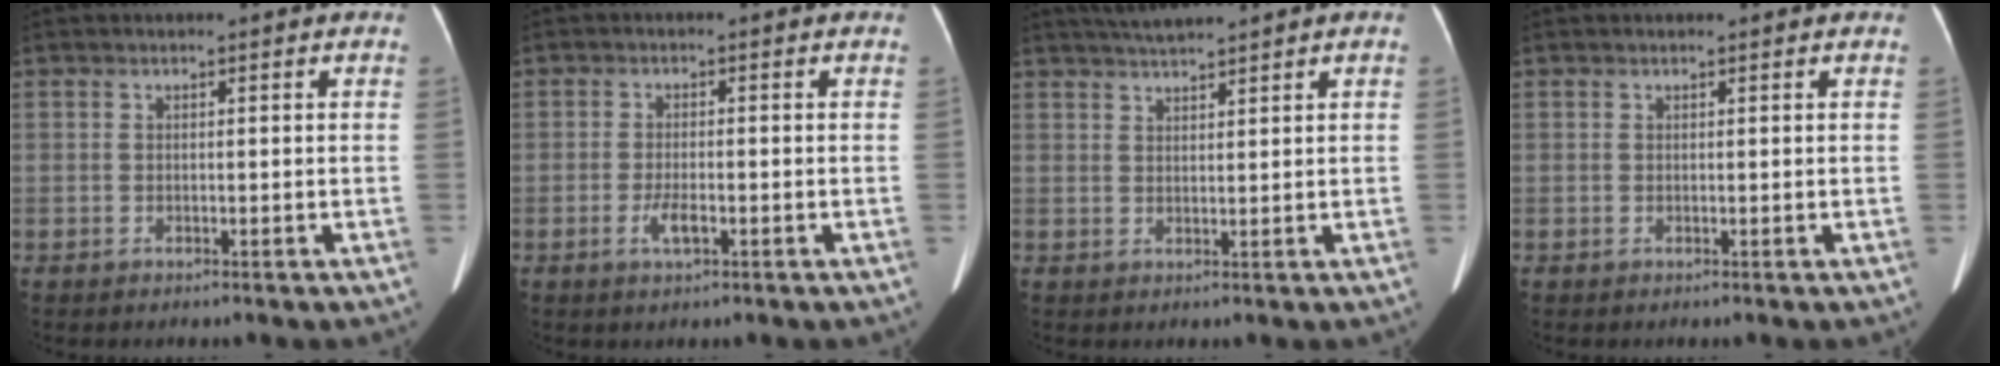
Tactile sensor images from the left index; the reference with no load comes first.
{"total": 2.5, "force": [-1.0, 0.7, 2.2], "torque": [-0.047, -0.002, -0.017]}
{"total": 4.4, "force": [4.0, -0.6, 1.7], "torque": [-0.033, 0.017, 0.075]}
{"total": 0.9, "force": [0.8, 0.1, 0.3], "torque": [-0.008, 0.011, 0.012]}